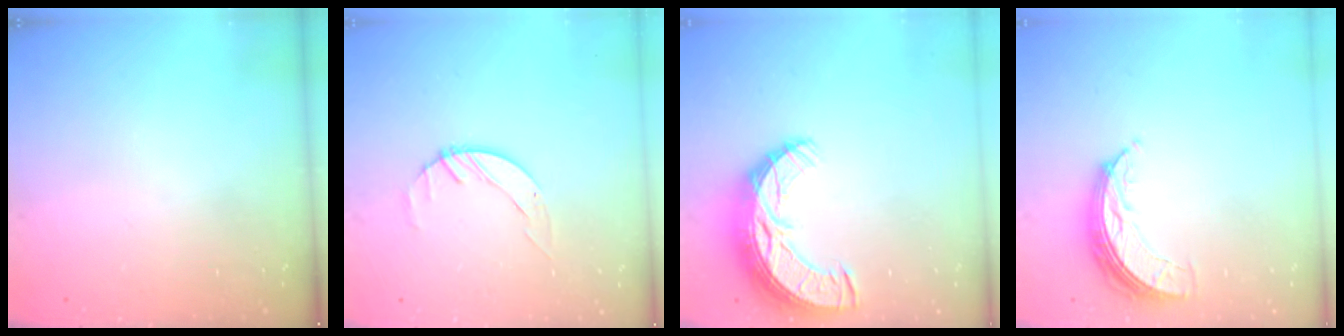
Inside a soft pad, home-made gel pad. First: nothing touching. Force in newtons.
{"total": 1.4, "press": 1.4, "slide": 0.2}
{"total": 15.2, "press": 15.2, "slide": 1.0}
{"total": 7.2, "press": 7.2, "slide": 0.3}